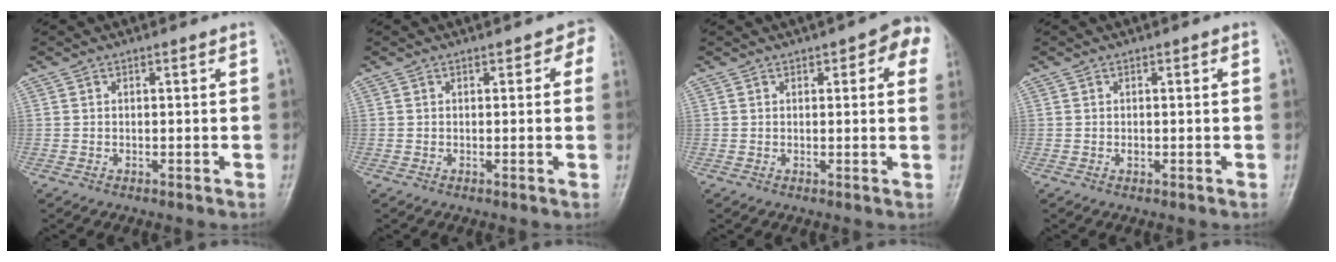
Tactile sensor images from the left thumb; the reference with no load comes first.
{"total": 2.5, "force": [1.2, 1.7, 1.3], "torque": [0.022, 0.001, 0.007]}
{"total": 6.9, "force": [2.9, 3.1, 5.4], "torque": [-0.025, 0.001, 0.025]}
{"total": 0.6, "force": [-0.1, 0.5, 0.3], "torque": [0.006, 0.001, -0.003]}